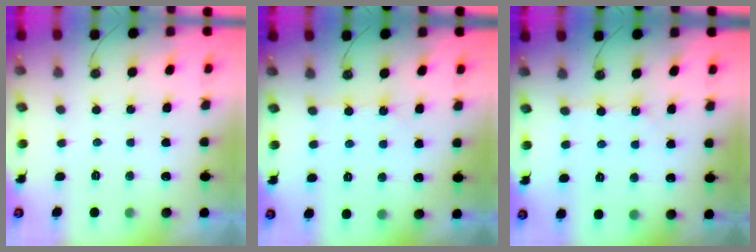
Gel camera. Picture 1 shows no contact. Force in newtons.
{"total": 3.9, "press": 3.9, "slide": 0.7}
{"total": 2.1, "press": 2.1, "slide": 0.4}